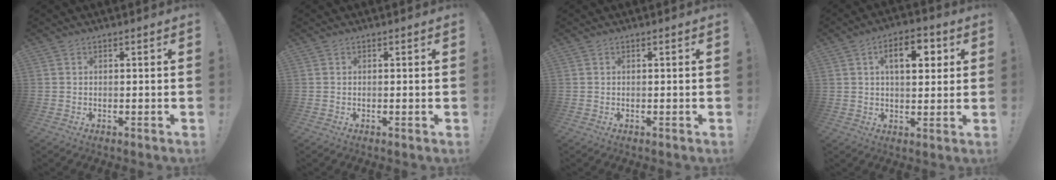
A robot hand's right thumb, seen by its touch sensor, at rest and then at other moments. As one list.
[{"total": 0.0}, {"total": 0.0}, {"total": 10.1, "force": [3.2, 5.3, 8.0], "torque": [-0.114, 0.003, 0.048]}]